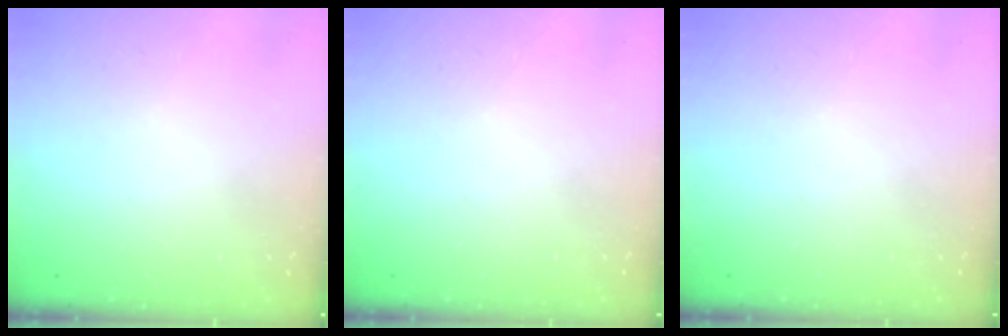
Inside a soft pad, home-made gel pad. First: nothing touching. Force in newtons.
{"total": 0.0}
{"total": 0.0}